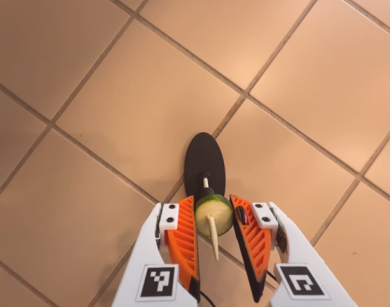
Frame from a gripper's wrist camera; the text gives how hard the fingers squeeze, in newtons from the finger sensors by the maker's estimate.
{"total": 7.1, "left": 6.5, "right": 7.7}